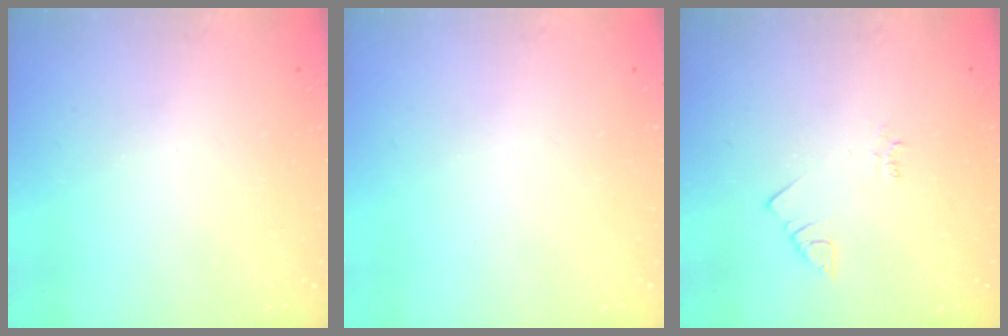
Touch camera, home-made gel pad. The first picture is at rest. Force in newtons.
{"total": 0.0}
{"total": 2.5, "press": 2.5, "slide": 0.5}